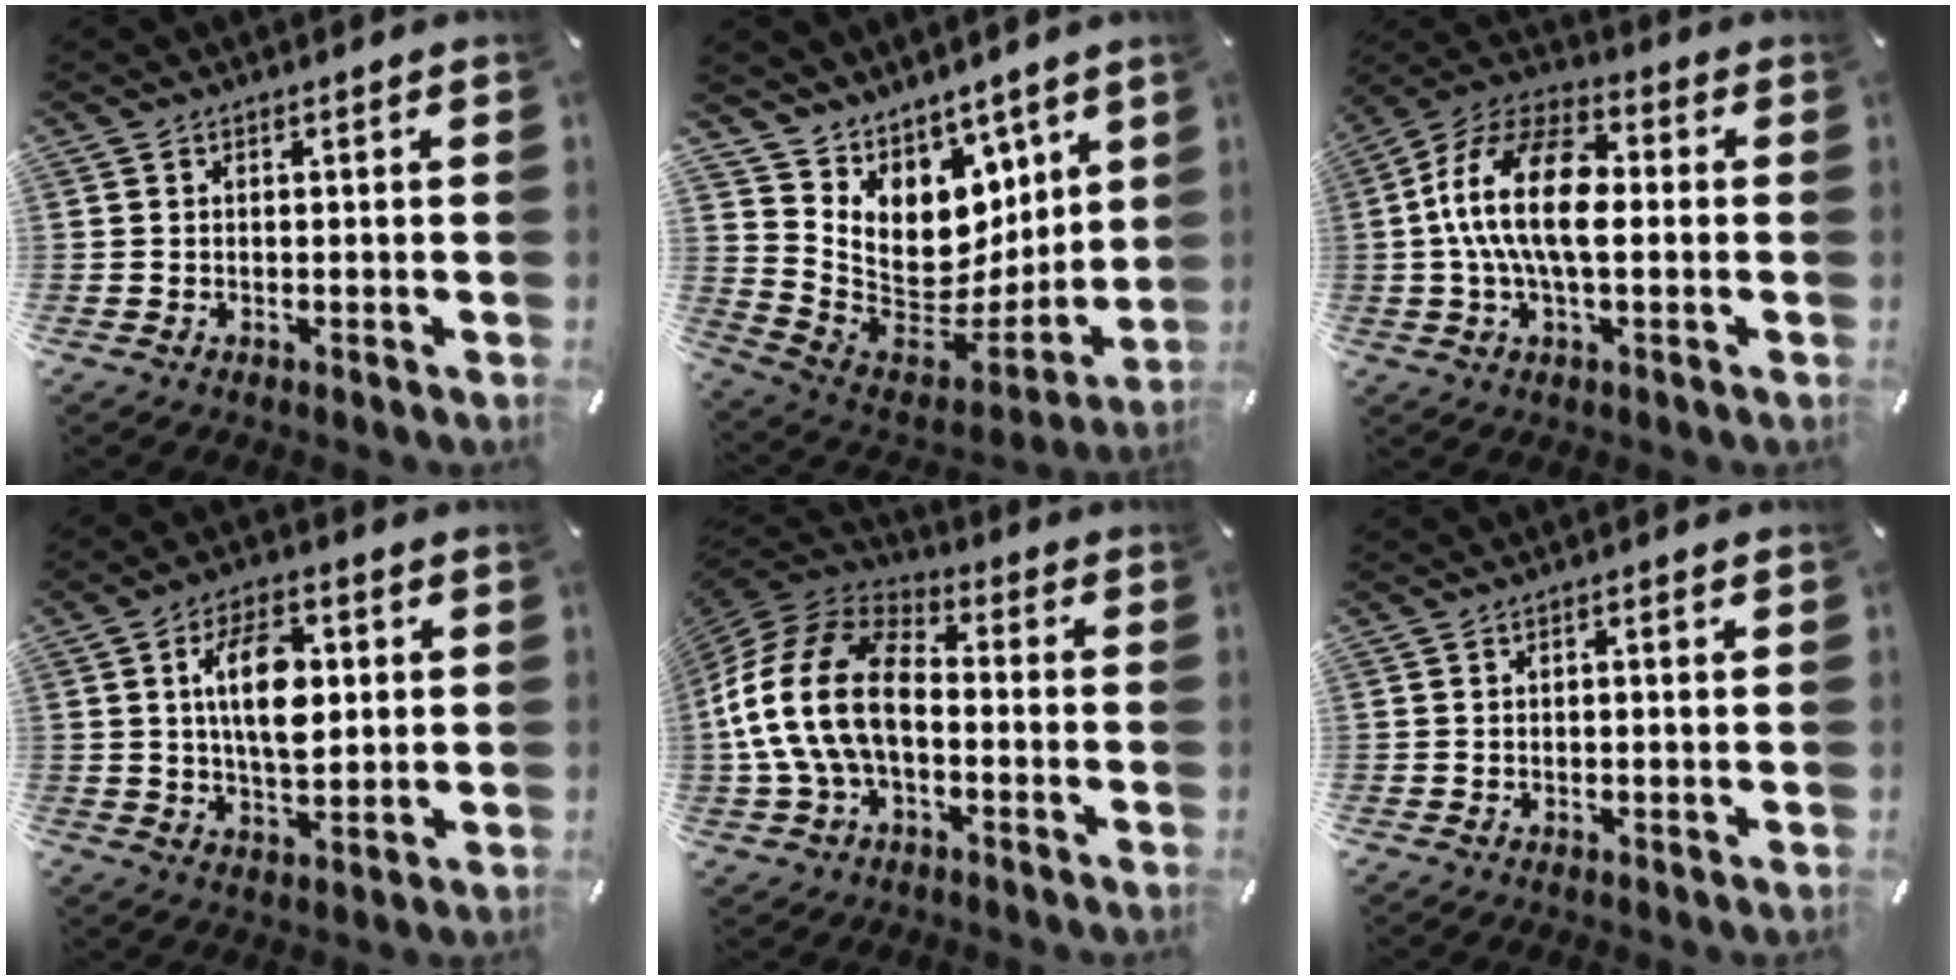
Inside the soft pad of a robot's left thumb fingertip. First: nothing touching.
{"total": 9.6, "force": [4.5, 8.3, 1.4], "torque": [-0.021, -0.088, 0.095]}
{"total": 15.8, "force": [-0.5, 8.5, 13.4], "torque": [-0.282, 0.008, -0.012]}
{"total": 12.8, "force": [2.3, 7.4, 10.2], "torque": [-0.194, 0.000, 0.031]}
{"total": 17.3, "force": [-2.8, 11.4, 12.7], "torque": [-0.272, 0.026, -0.054]}
{"total": 1.0, "force": [0.1, 0.3, 1.0], "torque": [-0.018, 0.003, 0.000]}